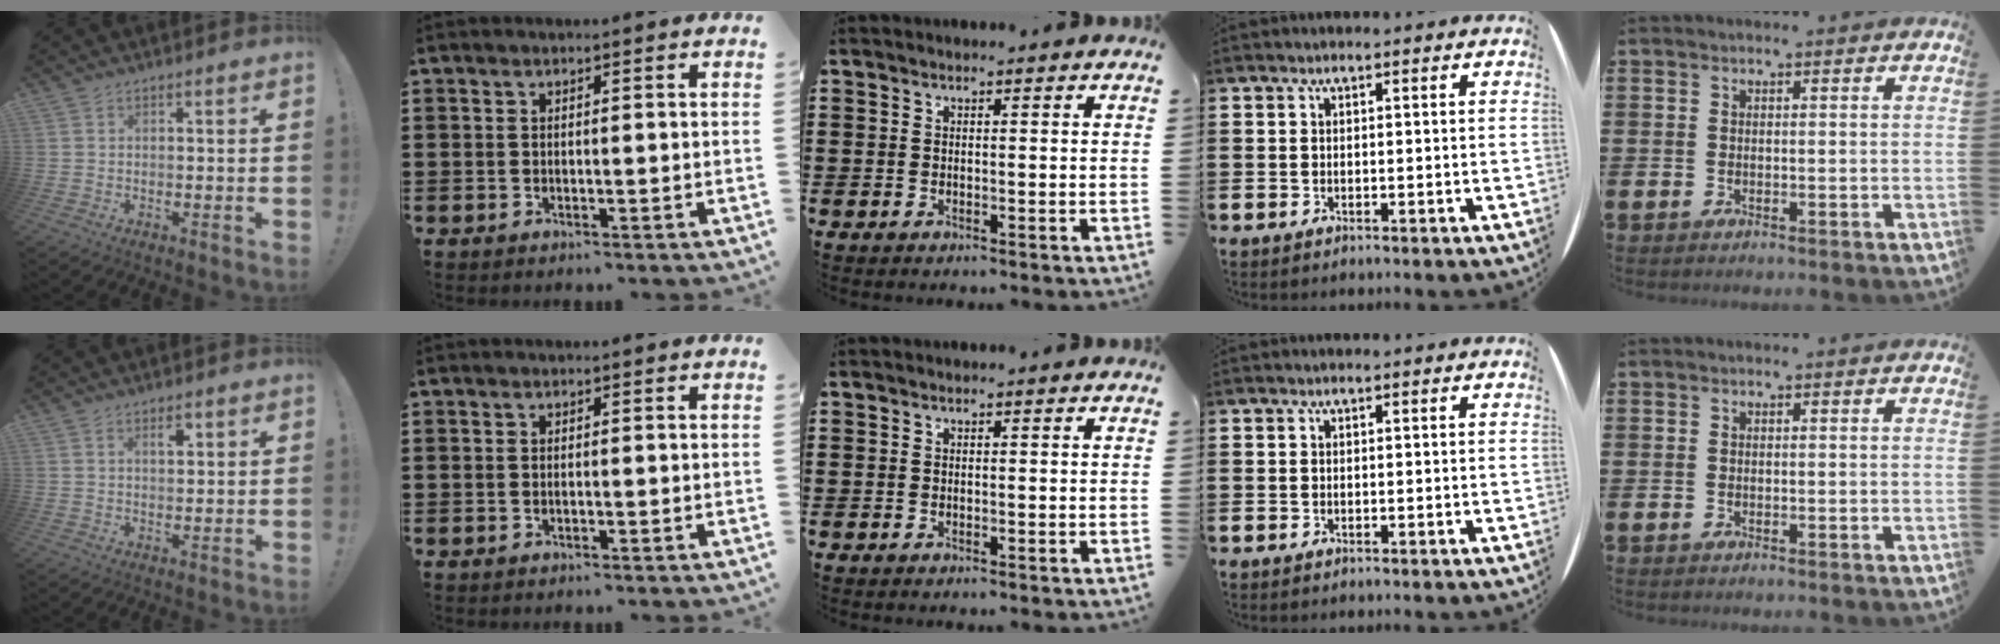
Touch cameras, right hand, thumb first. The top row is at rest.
{"thumb": {"total": 2.7, "force": [1.7, 1.1, 1.8], "torque": [-0.009, -0.010, 0.023]}}